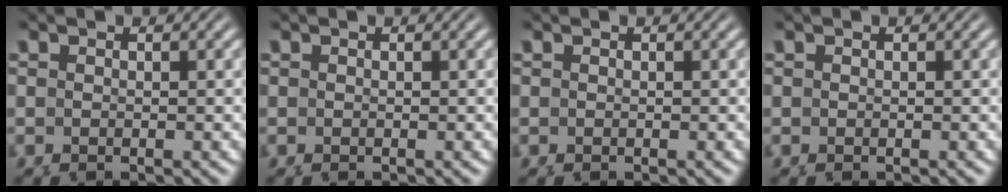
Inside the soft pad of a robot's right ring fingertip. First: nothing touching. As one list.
[{"total": 0.0}, {"total": 0.0}, {"total": 0.0}]